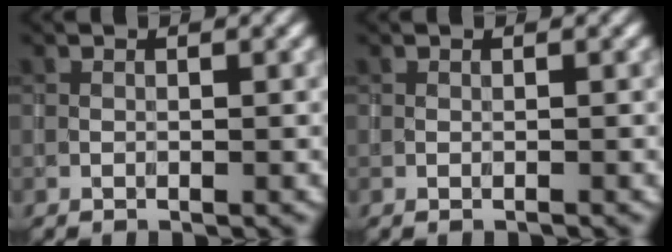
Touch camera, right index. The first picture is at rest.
{"total": 0.0}